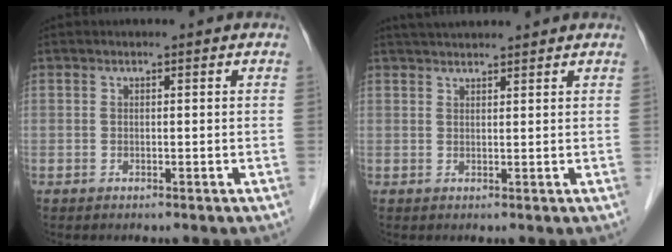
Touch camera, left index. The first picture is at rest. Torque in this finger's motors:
{"motor_torque": [-0.13, -0.39, 0.16, 0.04]}